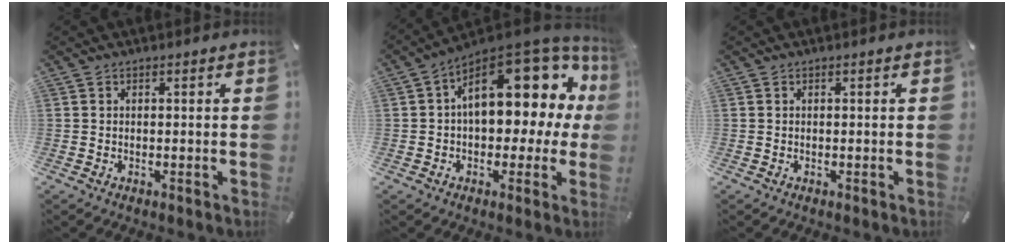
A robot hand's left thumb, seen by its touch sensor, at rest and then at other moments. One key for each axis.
{"total": 19.5, "fx": 6.3, "fy": 10.9, "fz": 14.9, "tx": -0.189, "ty": -0.043, "tz": 0.108}
{"total": 0.0}